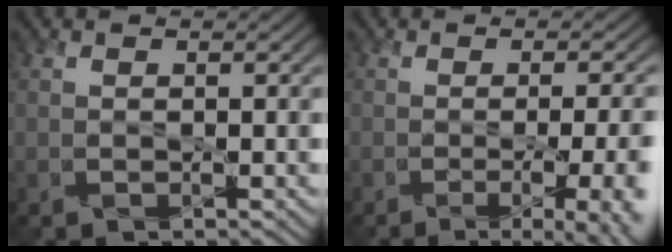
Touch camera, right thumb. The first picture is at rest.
{"total": 9.8, "force": [-2.6, 3.7, 8.7], "torque": [-0.069, -0.008, -0.021]}